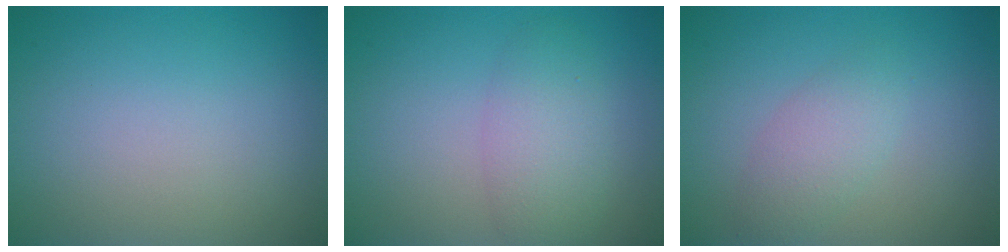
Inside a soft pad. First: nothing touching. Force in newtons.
{"total": 2.4, "press": 2.4, "slide": 0.2}
{"total": 2.4, "press": 2.4, "slide": 0.1}